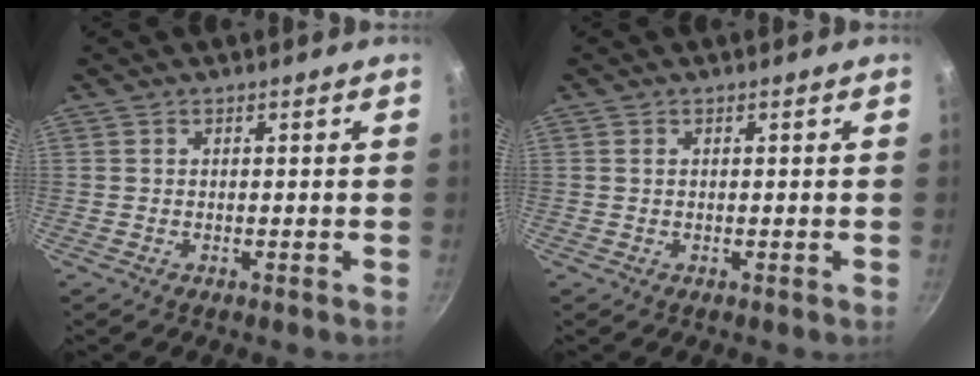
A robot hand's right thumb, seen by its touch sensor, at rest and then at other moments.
{"total": 0.5, "force": [0.2, 0.3, 0.4], "torque": [-0.007, 0.001, 0.004]}